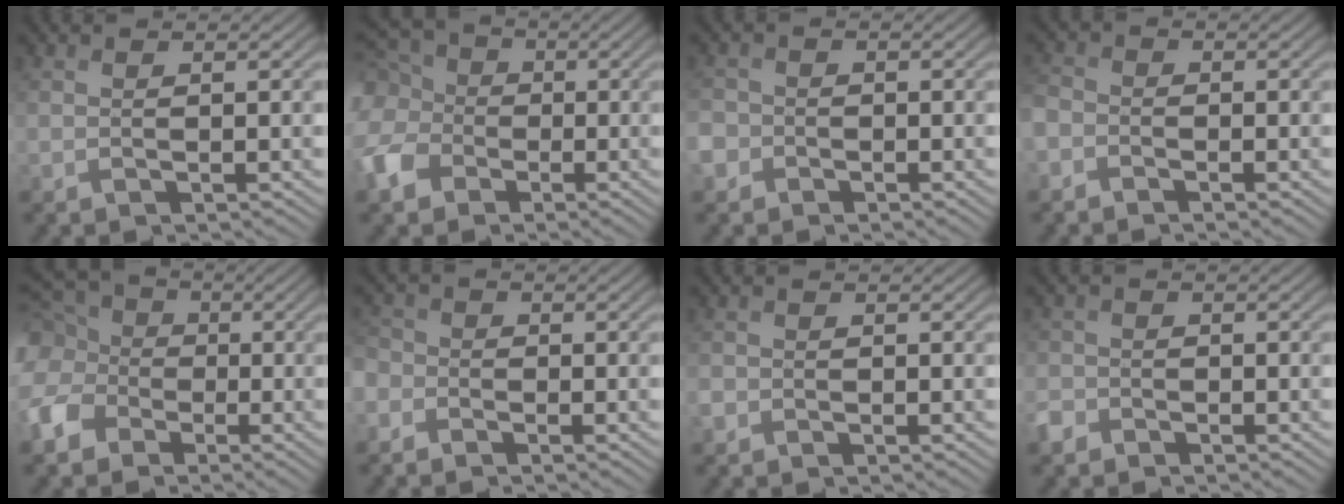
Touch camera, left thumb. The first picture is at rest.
{"total": 11.2, "force": [-2.4, 9.2, 5.8], "torque": [-0.189, -0.019, -0.052]}
{"total": 2.8, "force": [-1.4, 2.3, 0.6], "torque": [-0.020, -0.006, -0.034]}
{"total": 2.7, "force": [-1.8, 1.8, 0.9], "torque": [-0.030, -0.001, -0.053]}
{"total": 12.8, "force": [-1.9, 10.9, 6.3], "torque": [-0.209, -0.019, -0.058]}
{"total": 3.3, "force": [-1.9, 2.5, 1.0], "torque": [-0.037, -0.001, -0.052]}
{"total": 1.1, "force": [-0.6, 0.9, 0.2], "torque": [-0.005, -0.003, -0.018]}
{"total": 2.6, "force": [-1.7, 1.9, 0.4], "torque": [-0.016, -0.002, -0.046]}